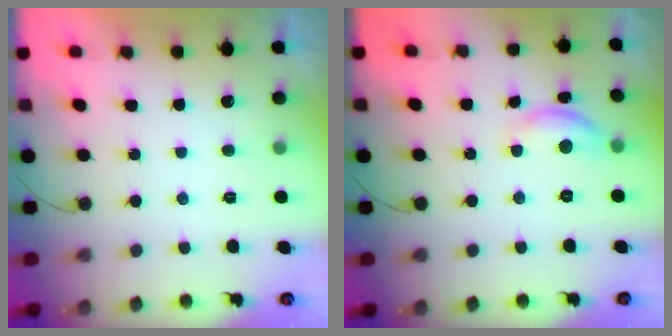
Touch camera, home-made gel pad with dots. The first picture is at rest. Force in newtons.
{"total": 9.0, "press": 9.0, "slide": 0.4}